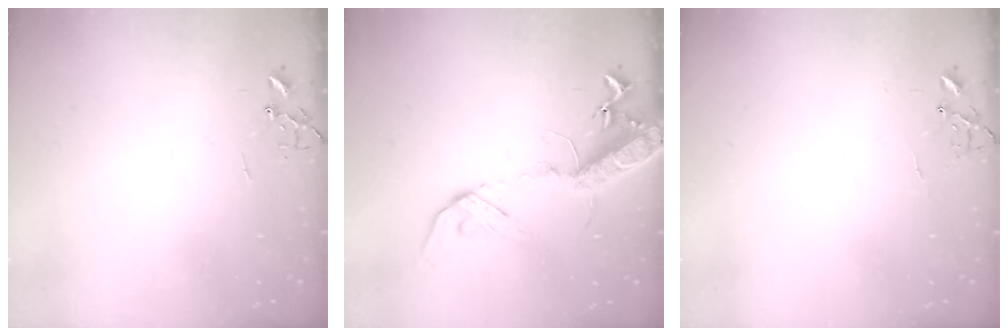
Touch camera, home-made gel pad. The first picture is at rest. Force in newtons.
{"total": 16.2, "press": 15.8, "slide": 3.6}
{"total": 5.8, "press": 5.8, "slide": 0.5}